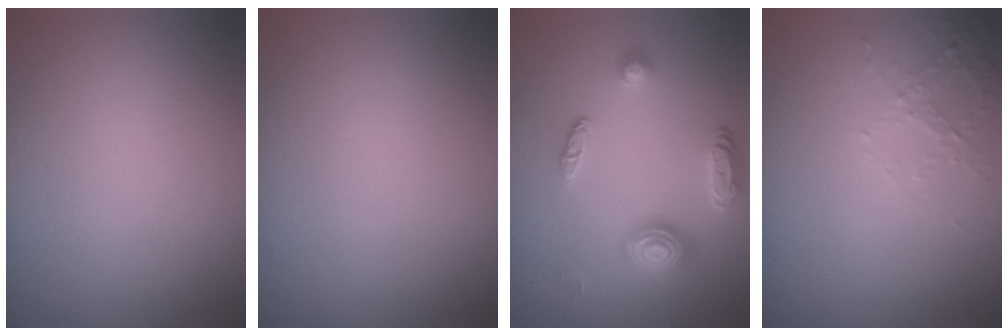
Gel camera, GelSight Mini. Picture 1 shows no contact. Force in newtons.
{"total": 0.0}
{"total": 3.1, "press": 2.9, "slide": 1.2}
{"total": 1.8, "press": 1.7, "slide": 0.5}